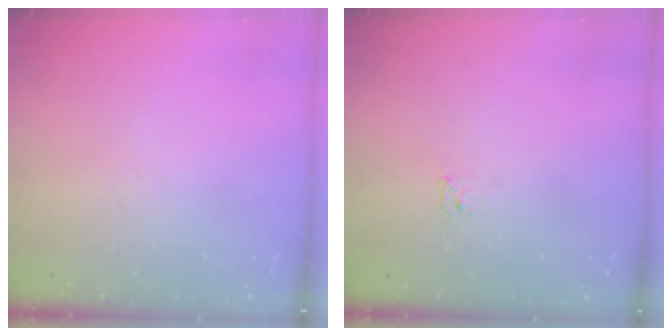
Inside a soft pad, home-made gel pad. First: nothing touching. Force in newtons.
{"total": 2.6, "press": 2.6, "slide": 0.3}